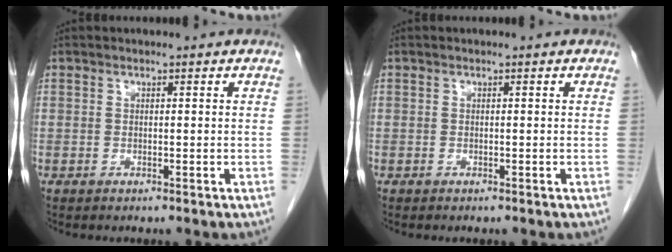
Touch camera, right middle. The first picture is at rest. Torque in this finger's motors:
{"motor_torque": [-0.03, 0.05, -0.02, -0.01]}